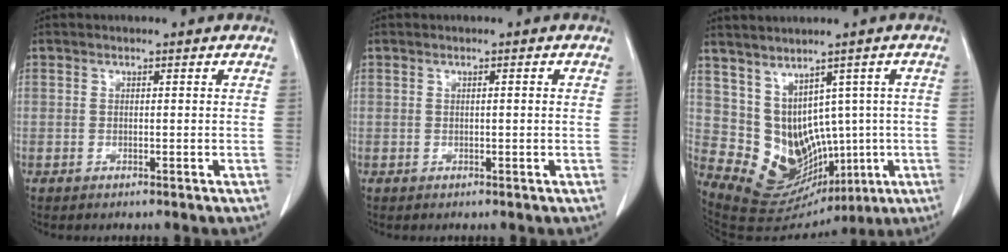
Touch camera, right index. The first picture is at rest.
{"total": 0.8, "force": [0.1, 0.0, 0.8], "torque": [-0.014, 0.002, 0.002]}
{"total": 12.7, "force": [-0.9, 10.5, 7.0], "torque": [-0.109, 0.036, 0.029]}